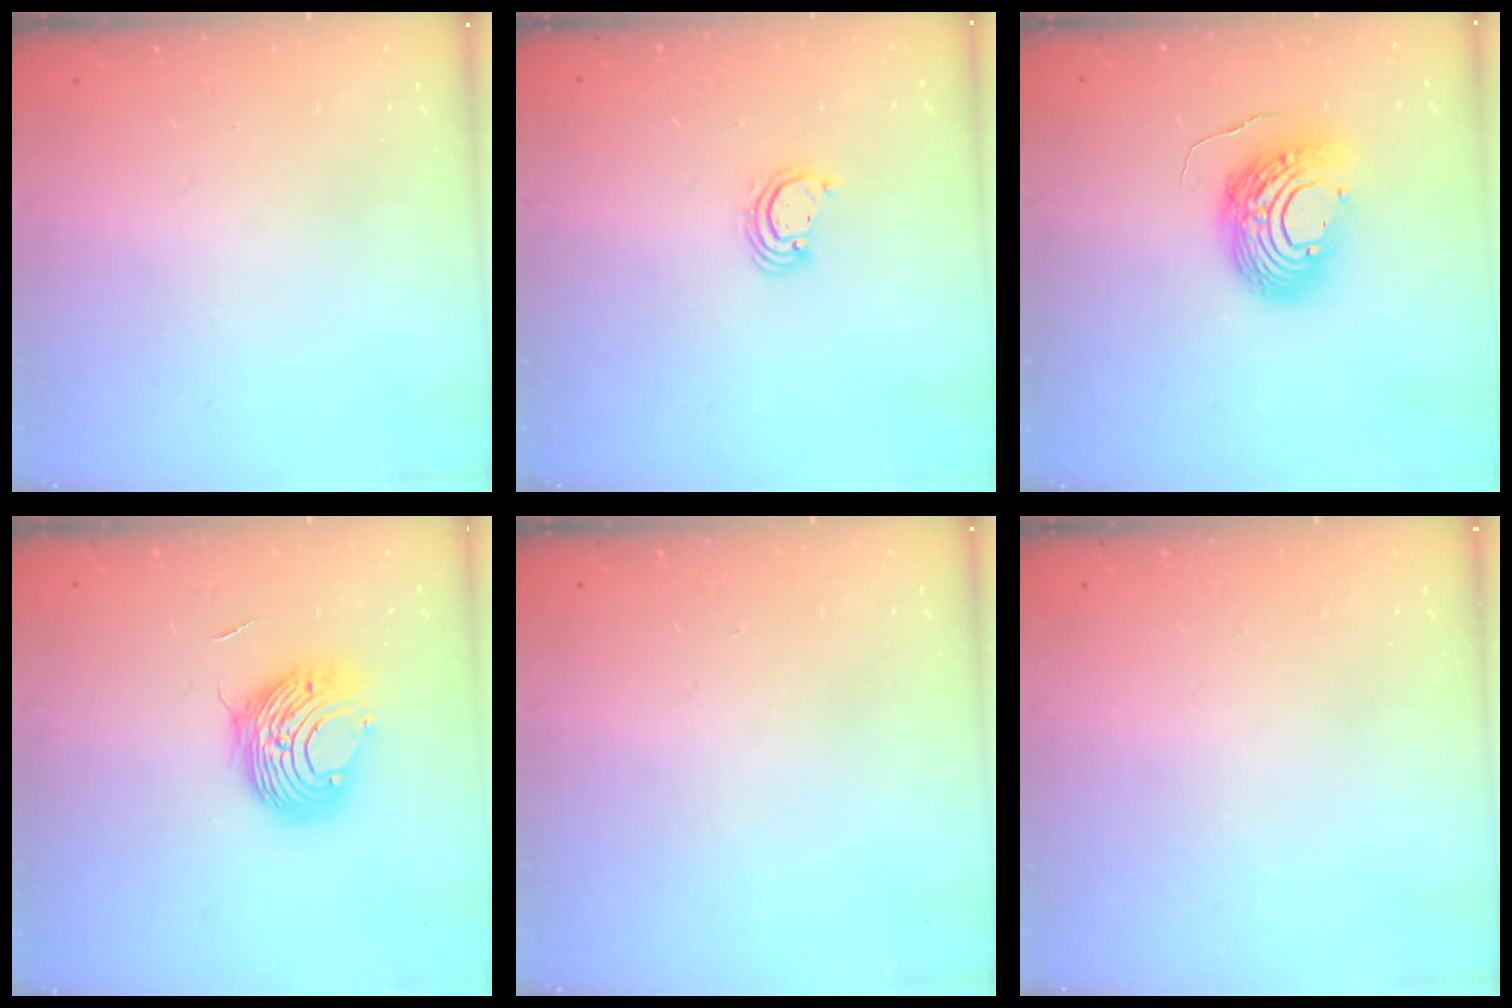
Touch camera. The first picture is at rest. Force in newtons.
{"total": 3.1, "press": 3.1, "slide": 0.1}
{"total": 12.0, "press": 11.9, "slide": 1.3}
{"total": 9.9, "press": 9.9, "slide": 0.7}
{"total": 0.0}
{"total": 0.0}